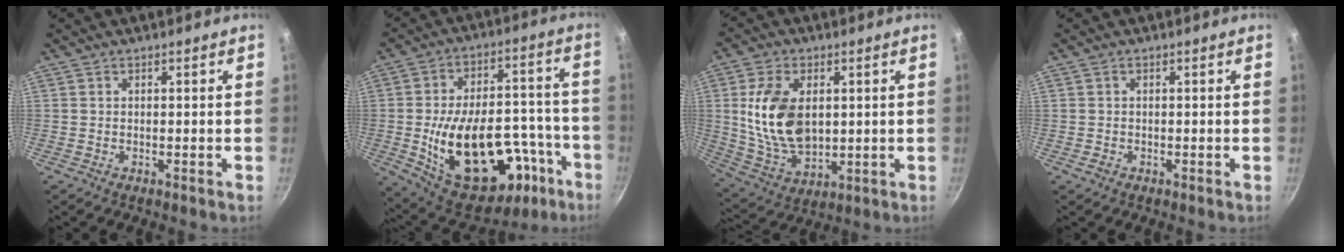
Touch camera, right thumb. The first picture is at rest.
{"total": 29.4, "force": [-10.1, 16.6, 22.1], "torque": [-0.303, 0.052, -0.120]}
{"total": 14.9, "force": [2.1, 9.5, 11.3], "torque": [-0.193, -0.019, 0.050]}
{"total": 1.0, "force": [-0.4, 0.8, 0.4], "torque": [-0.004, 0.002, -0.006]}